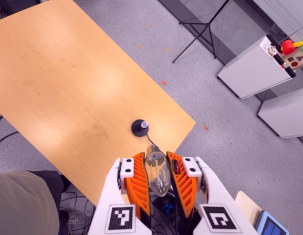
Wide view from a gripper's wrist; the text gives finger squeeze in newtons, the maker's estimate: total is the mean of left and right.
{"total": 20.0, "left": 21.6, "right": 18.4}